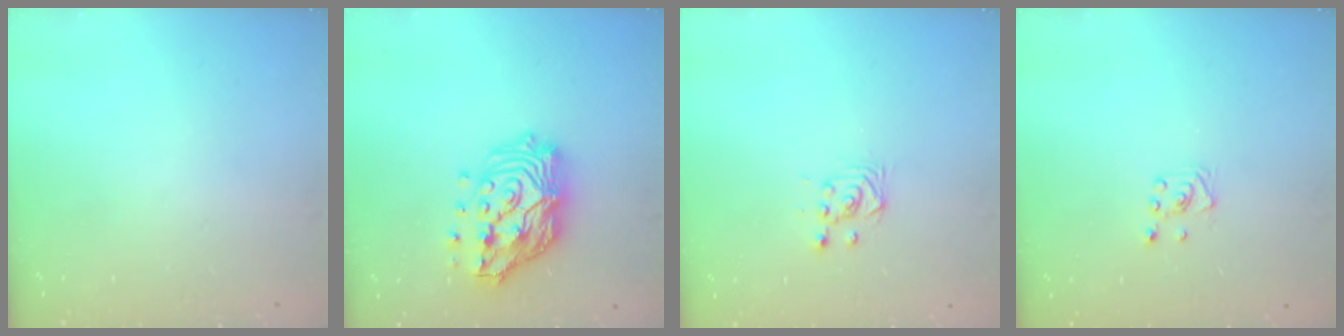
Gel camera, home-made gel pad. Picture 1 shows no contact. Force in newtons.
{"total": 17.9, "press": 17.8, "slide": 1.7}
{"total": 3.6, "press": 3.6, "slide": 0.3}
{"total": 3.0, "press": 2.9, "slide": 0.3}